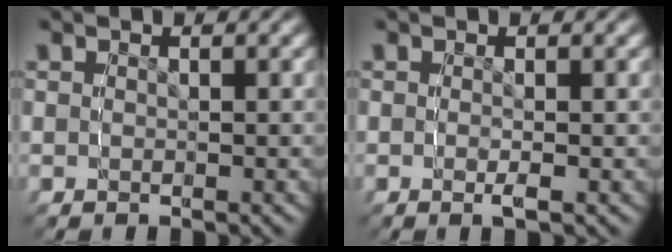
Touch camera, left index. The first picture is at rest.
{"total": 0.6, "force": [-0.3, -0.2, 0.5], "torque": [-0.013, 0.000, -0.007]}